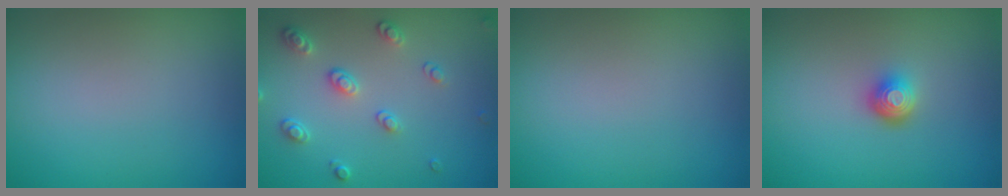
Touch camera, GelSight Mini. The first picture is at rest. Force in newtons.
{"total": 2.5, "press": 2.5, "slide": 0.4}
{"total": 0.0}
{"total": 2.1, "press": 1.5, "slide": 1.5}